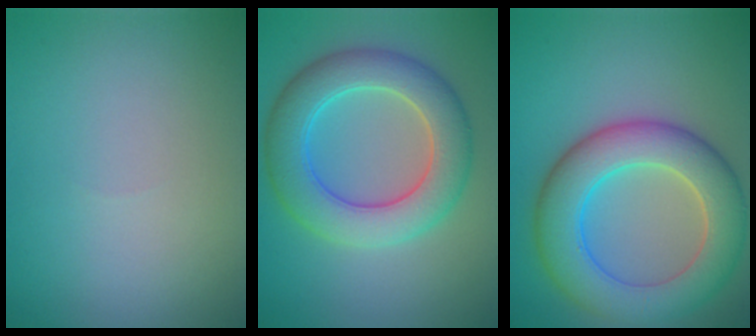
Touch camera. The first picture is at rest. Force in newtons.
{"total": 7.3, "press": 7.3, "slide": 0.2}
{"total": 8.6, "press": 8.5, "slide": 0.5}